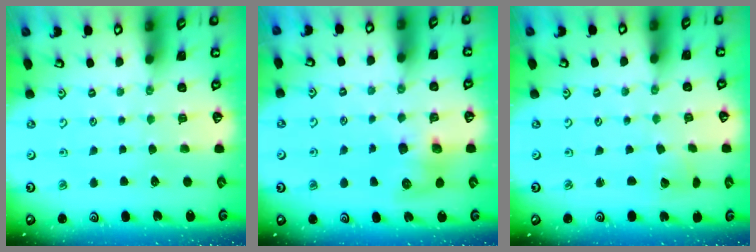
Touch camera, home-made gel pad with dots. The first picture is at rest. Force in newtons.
{"total": 8.2, "press": 8.2, "slide": 0.8}
{"total": 2.0, "press": 2.0, "slide": 0.1}